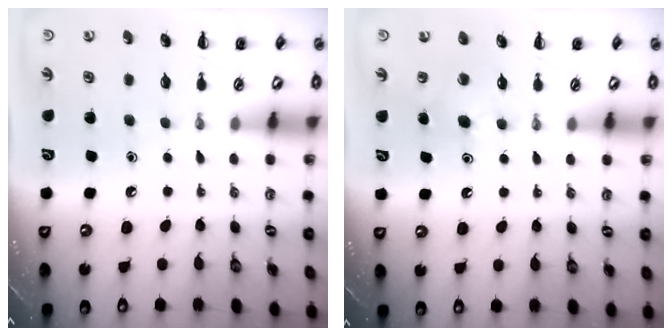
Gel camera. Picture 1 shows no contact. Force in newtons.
{"total": 5.3, "press": 5.0, "slide": 1.7}